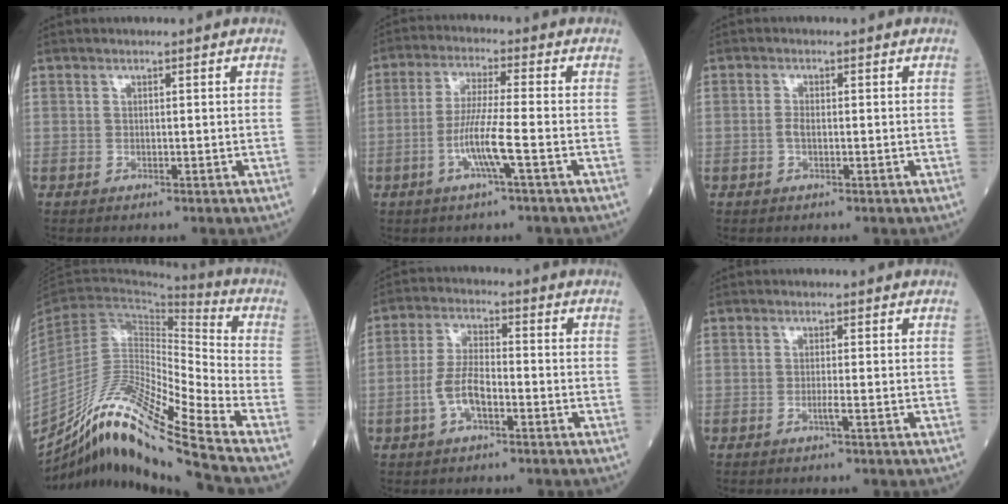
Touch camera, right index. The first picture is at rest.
{"total": 7.0, "force": [-2.5, -0.5, 6.5], "torque": [-0.131, -0.005, -0.052]}
{"total": 1.3, "force": [-0.3, 0.5, 1.2], "torque": [-0.024, 0.003, -0.006]}
{"total": 18.6, "force": [-14.7, -1.7, 11.2], "torque": [-0.215, -0.003, -0.271]}
{"total": 6.1, "force": [-2.3, 2.2, 5.2], "torque": [-0.111, 0.008, -0.047]}
{"total": 1.0, "force": [-0.5, -0.3, 0.8], "torque": [-0.013, 0.000, -0.011]}